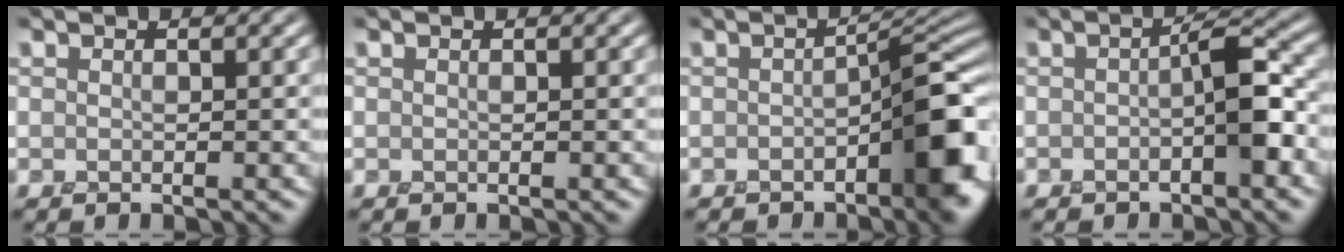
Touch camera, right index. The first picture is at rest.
{"total": 0.0}
{"total": 7.7, "force": [-2.7, 3.4, 6.4], "torque": [-0.077, 0.004, -0.043]}
{"total": 3.6, "force": [-1.1, 1.3, 3.2], "torque": [-0.050, 0.011, -0.021]}